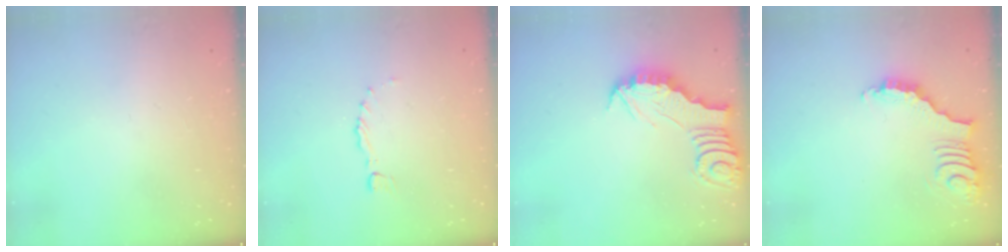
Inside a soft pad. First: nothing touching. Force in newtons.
{"total": 0.0}
{"total": 3.0, "press": 3.0, "slide": 0.3}
{"total": 3.6, "press": 3.6, "slide": 0.7}